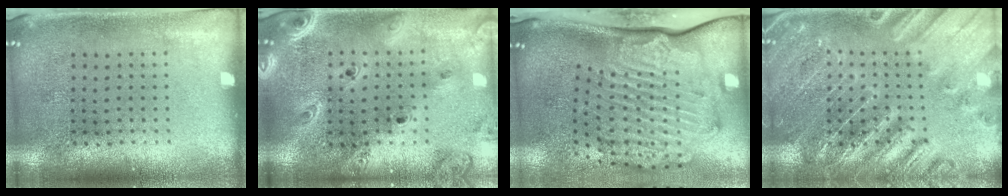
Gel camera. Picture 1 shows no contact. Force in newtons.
{"total": 2.7, "press": 2.3, "slide": 1.4}
{"total": 3.1, "press": 2.4, "slide": 2.0}
{"total": 3.0, "press": 3.0, "slide": 0.3}